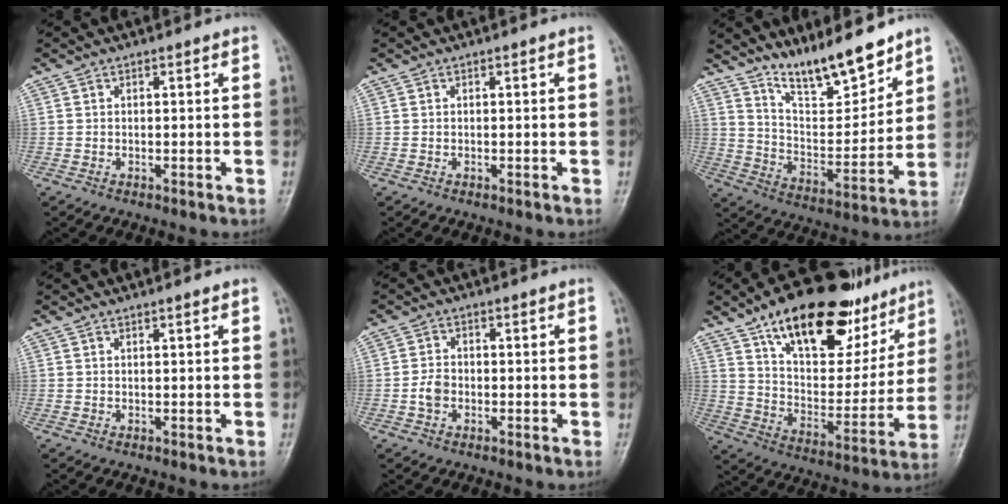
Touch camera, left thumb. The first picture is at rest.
{"total": 0.0}
{"total": 13.4, "force": [11.1, 3.4, 6.6], "torque": [-0.081, -0.081, 0.201]}
{"total": 0.6, "force": [0.4, 0.0, 0.4], "torque": [-0.010, -0.002, 0.009]}
{"total": 3.0, "force": [-0.8, 2.2, 1.9], "torque": [-0.032, 0.009, -0.020]}
{"total": 26.2, "force": [16.4, 12.4, 16.2], "torque": [-0.199, -0.044, 0.262]}